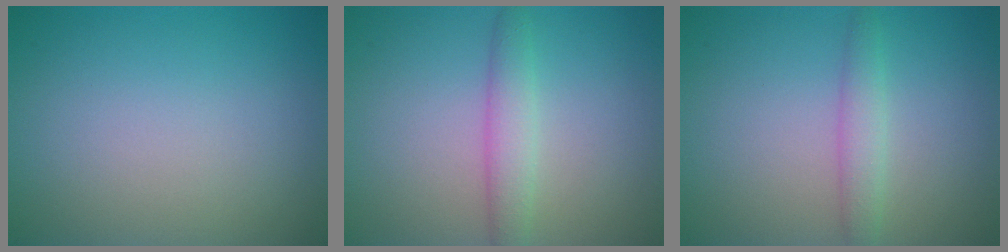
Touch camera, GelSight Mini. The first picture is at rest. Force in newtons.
{"total": 2.4, "press": 2.4, "slide": 0.1}
{"total": 1.9, "press": 1.9, "slide": 0.1}